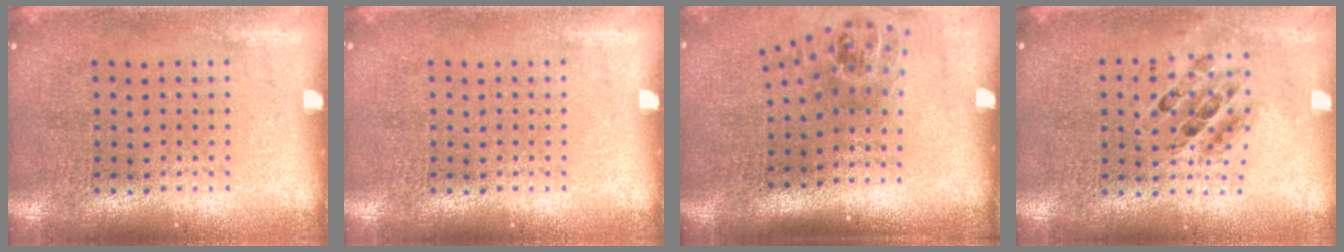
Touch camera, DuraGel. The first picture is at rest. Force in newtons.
{"total": 0.0}
{"total": 1.5, "press": 1.1, "slide": 1.0}
{"total": 0.8, "press": 0.7, "slide": 0.2}